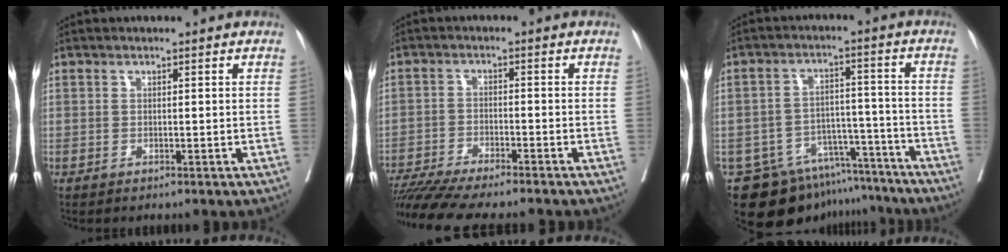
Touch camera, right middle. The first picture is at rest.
{"total": 15.2, "force": [-13.3, 1.2, 7.2], "torque": [-0.119, -0.024, -0.206]}
{"total": 14.5, "force": [-12.2, 7.2, 3.3], "torque": [-0.049, 0.036, -0.170]}